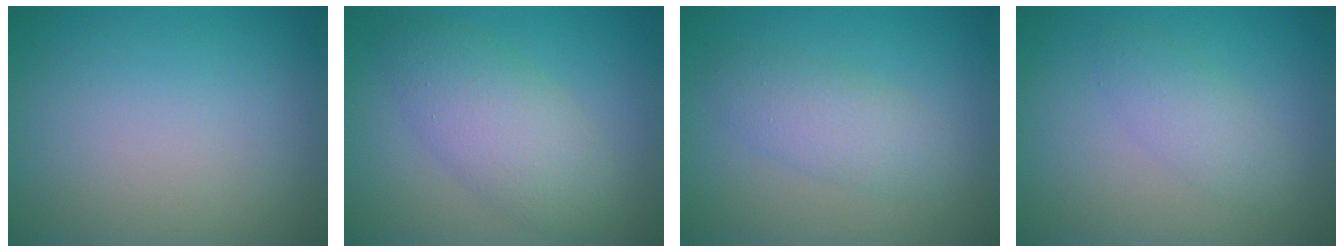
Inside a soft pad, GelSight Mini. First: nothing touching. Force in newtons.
{"total": 5.0, "press": 5.0, "slide": 0.2}
{"total": 3.0, "press": 3.0, "slide": 0.1}
{"total": 2.2, "press": 2.2, "slide": 0.1}